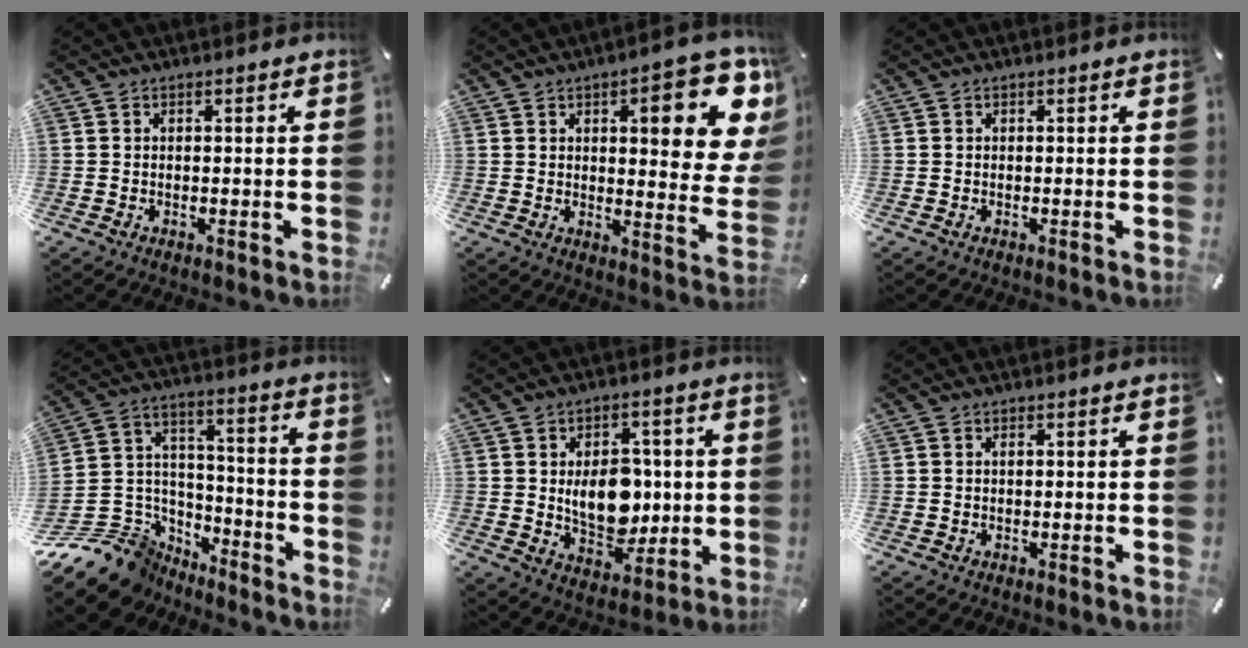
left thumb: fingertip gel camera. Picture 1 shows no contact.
{"total": 15.5, "force": [6.7, 5.5, 12.9], "torque": [-0.158, -0.040, 0.102]}
{"total": 0.0}
{"total": 13.1, "force": [-8.4, 9.5, 3.7], "torque": [-0.089, 0.031, -0.144]}
{"total": 11.9, "force": [0.5, 8.5, 8.3], "torque": [-0.119, 0.005, 0.012]}
{"total": 0.0}